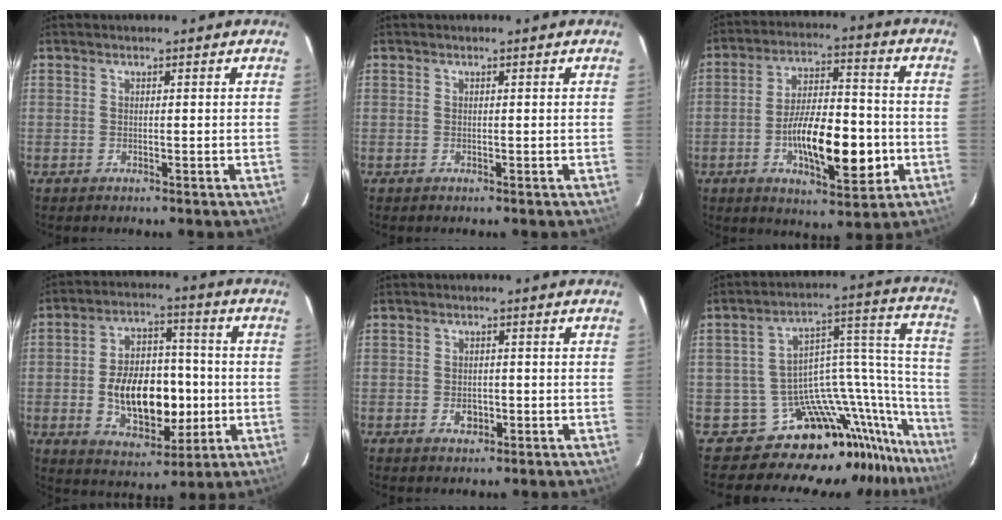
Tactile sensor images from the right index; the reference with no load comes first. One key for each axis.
{"total": 0.0}
{"total": 15.4, "fx": -4.2, "fy": 5.8, "fz": 13.6, "tx": -0.242, "ty": 0.003, "tz": -0.062}
{"total": 16.2, "fx": -2.5, "fy": 9.8, "fz": 12.6, "tx": -0.234, "ty": 0.017, "tz": -0.023}
{"total": 2.7, "fx": -0.9, "fy": 2.0, "fz": 1.4, "tx": -0.026, "ty": 0.002, "tz": -0.011}
{"total": 18.8, "fx": -17.4, "fy": 5.7, "fz": 4.3, "tx": 0.014, "ty": 0.064, "tz": -0.286}